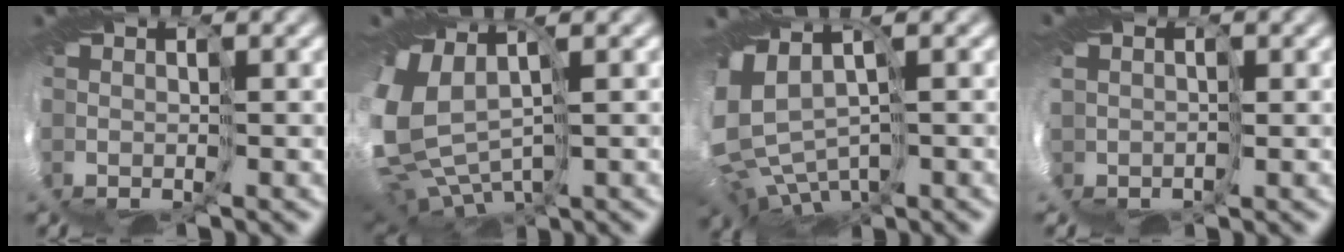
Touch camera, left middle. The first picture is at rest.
{"total": 8.9, "force": [1.2, 5.8, 6.6], "torque": [-0.166, -0.014, 0.063]}
{"total": 6.7, "force": [-0.3, 4.9, 4.5], "torque": [-0.103, -0.004, 0.023]}
{"total": 5.2, "force": [-0.3, 4.9, 1.9], "torque": [-0.058, -0.023, 0.014]}